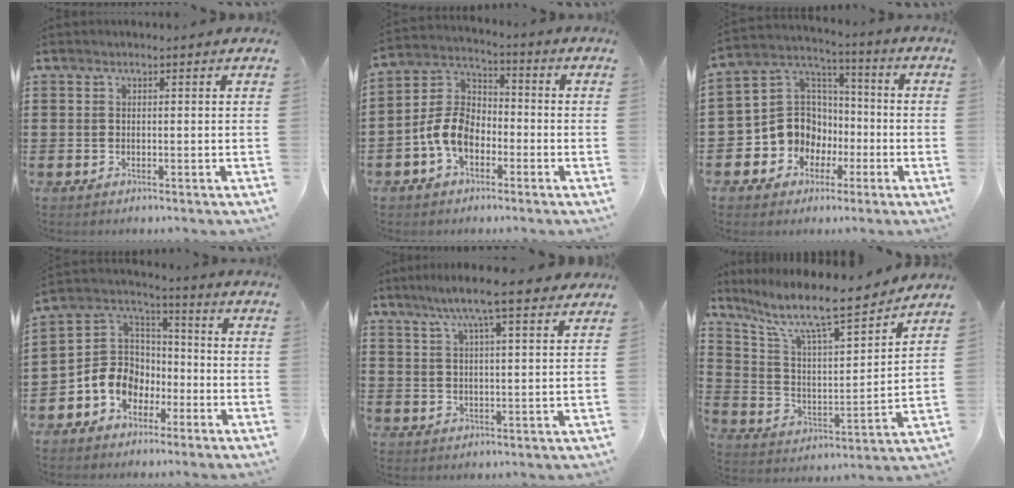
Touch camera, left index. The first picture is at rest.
{"total": 7.8, "force": [-3.3, 5.2, 4.7], "torque": [-0.131, 0.003, -0.073]}
{"total": 9.9, "force": [-2.6, 9.1, 2.7], "torque": [-0.103, 0.003, -0.048]}
{"total": 8.1, "force": [-3.1, 7.0, 2.4], "torque": [-0.085, 0.013, -0.066]}
{"total": 8.4, "force": [6.5, 0.9, 5.3], "torque": [-0.111, -0.013, 0.112]}
{"total": 10.6, "force": [8.5, 1.7, 6.1], "torque": [-0.145, -0.055, 0.138]}